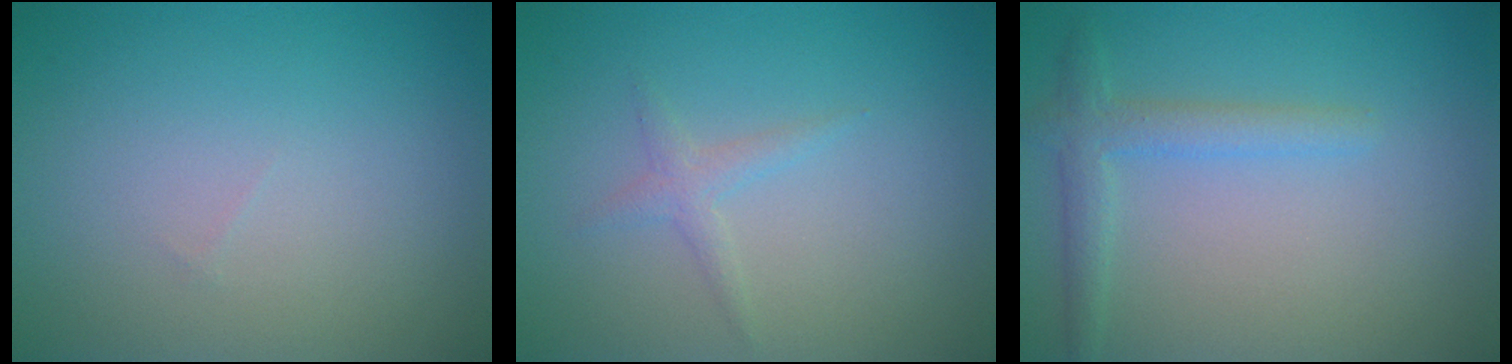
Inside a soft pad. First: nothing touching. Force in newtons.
{"total": 1.2, "press": 1.2, "slide": 0.1}
{"total": 2.4, "press": 2.4, "slide": 0.0}